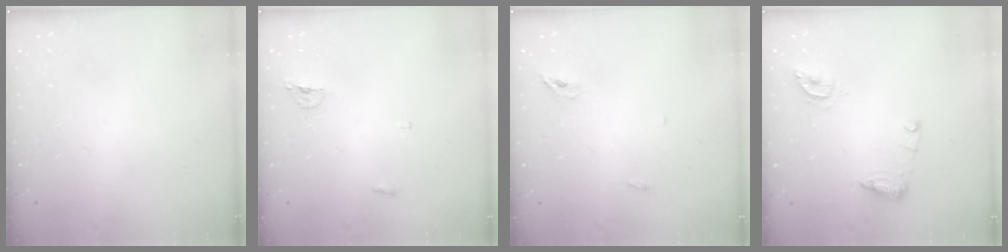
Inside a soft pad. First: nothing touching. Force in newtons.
{"total": 4.1, "press": 4.0, "slide": 0.9}
{"total": 2.1, "press": 1.9, "slide": 1.0}
{"total": 10.2, "press": 10.1, "slide": 1.2}